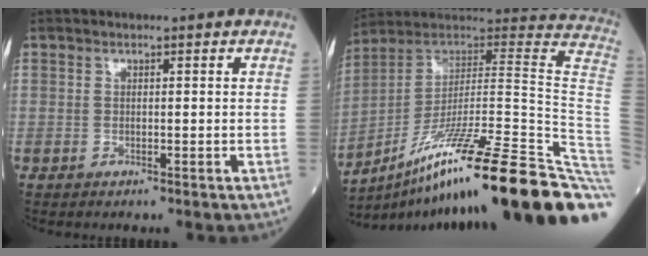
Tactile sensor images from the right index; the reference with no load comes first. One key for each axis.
{"total": 33.4, "fx": -19.8, "fy": 0.7, "fz": 26.8, "tx": -0.265, "ty": 0.006, "tz": -0.316}